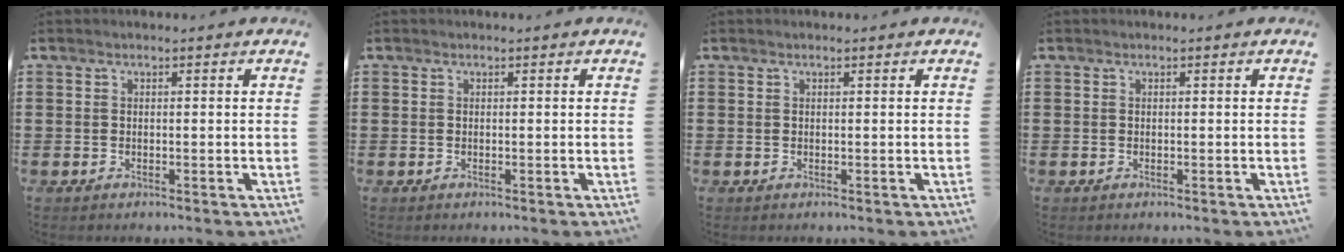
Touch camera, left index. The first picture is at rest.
{"total": 0.0}
{"total": 0.0}
{"total": 0.0}